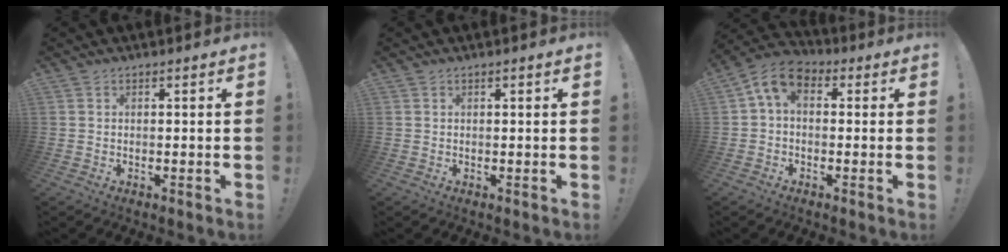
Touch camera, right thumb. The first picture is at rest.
{"total": 0.0}
{"total": 7.1, "force": [1.5, 4.6, 5.2], "torque": [-0.102, 0.006, 0.034]}